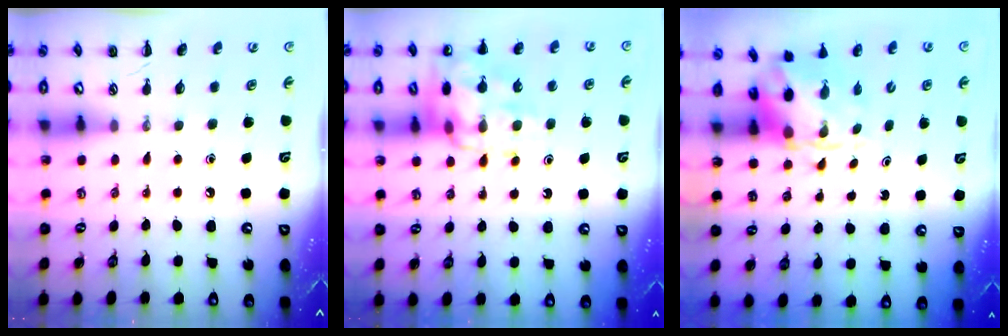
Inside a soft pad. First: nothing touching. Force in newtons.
{"total": 15.0, "press": 14.9, "slide": 1.6}
{"total": 3.9, "press": 3.8, "slide": 0.9}